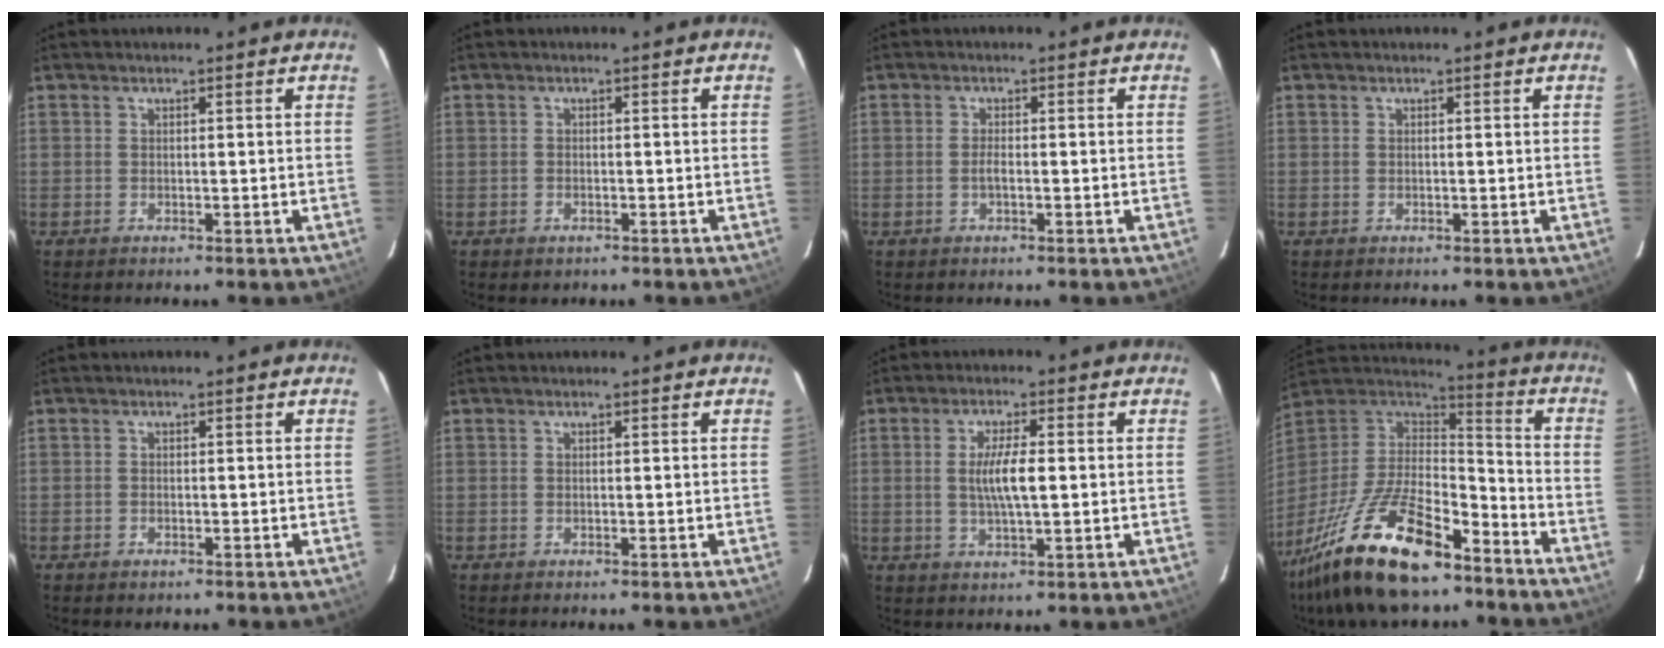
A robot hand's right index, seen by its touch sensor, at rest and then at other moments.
{"total": 1.4, "force": [-0.8, 1.0, 0.4], "torque": [-0.009, -0.001, -0.011]}
{"total": 1.2, "force": [-0.4, 0.2, 1.0], "torque": [-0.022, 0.002, -0.009]}
{"total": 0.0}
{"total": 1.0, "force": [-0.6, 0.7, 0.3], "torque": [-0.006, -0.001, -0.011]}
{"total": 0.0}
{"total": 6.1, "force": [0.2, 1.2, 5.9], "torque": [-0.111, -0.002, 0.006]}
{"total": 25.7, "force": [-17.2, 9.4, 16.6], "torque": [-0.337, -0.027, -0.292]}